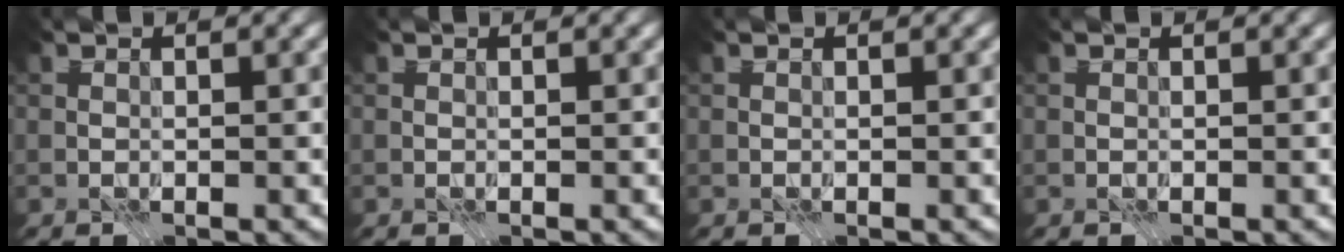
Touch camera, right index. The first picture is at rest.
{"total": 0.0}
{"total": 0.0}
{"total": 0.0}